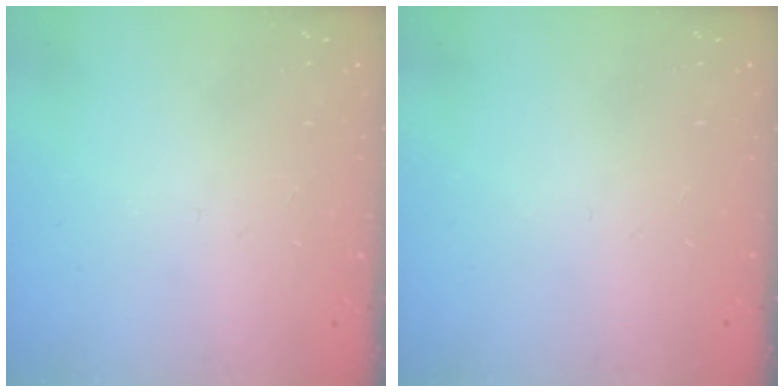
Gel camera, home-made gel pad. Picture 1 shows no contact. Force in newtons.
{"total": 0.0}